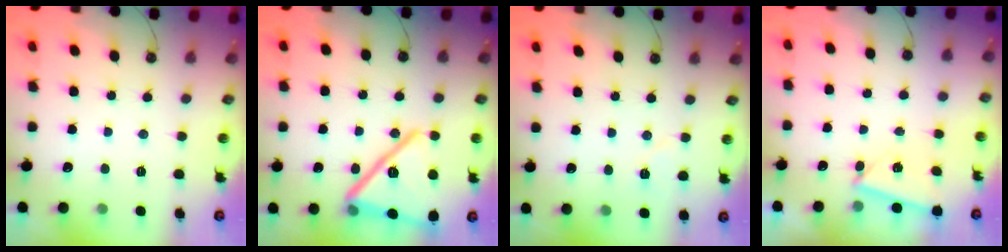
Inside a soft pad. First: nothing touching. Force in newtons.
{"total": 25.4, "press": 22.9, "slide": 11.1}
{"total": 5.7, "press": 4.1, "slide": 4.0}
{"total": 2.7, "press": 2.0, "slide": 1.7}